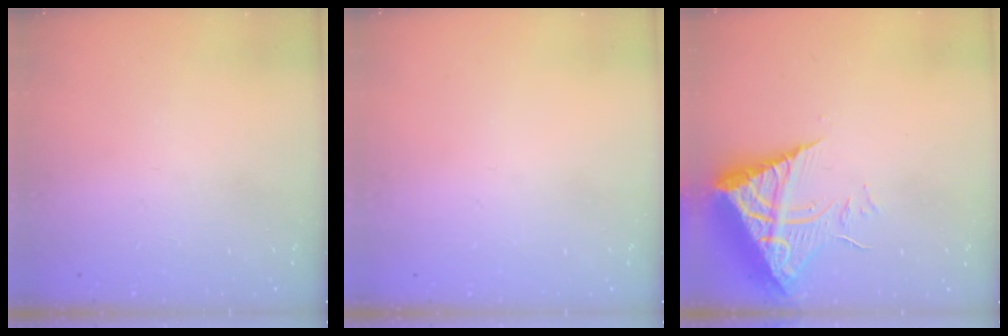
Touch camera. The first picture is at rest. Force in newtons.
{"total": 0.0}
{"total": 9.7, "press": 9.6, "slide": 0.8}